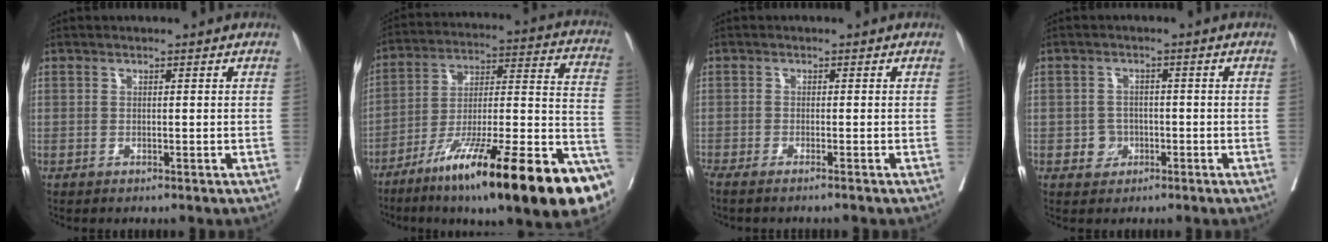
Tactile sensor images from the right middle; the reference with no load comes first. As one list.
[{"total": 30.5, "force": [-17.7, 3.7, 24.5], "torque": [-0.277, -0.009, -0.286]}, {"total": 2.1, "force": [-1.6, -0.4, 1.2], "torque": [-0.011, 0.002, -0.020]}, {"total": 2.7, "force": [-0.9, 2.5, 0.7], "torque": [-0.003, 0.008, -0.012]}]